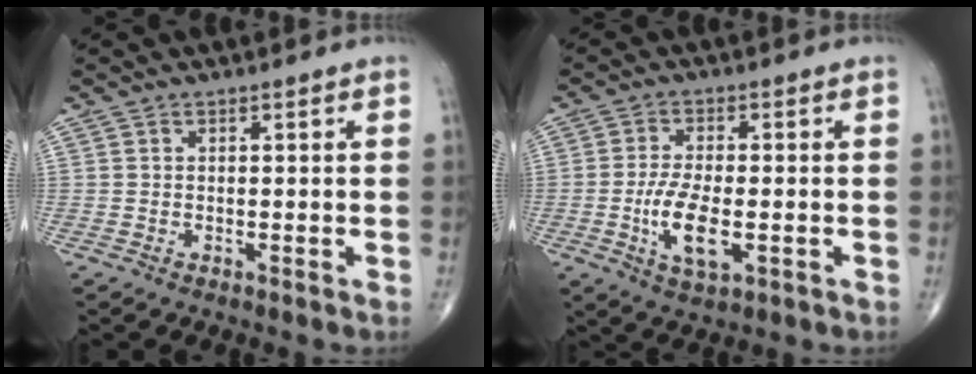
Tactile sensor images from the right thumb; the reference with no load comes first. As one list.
[{"total": 8.4, "force": [-1.9, 3.5, 7.3], "torque": [-0.143, -0.002, -0.032]}]